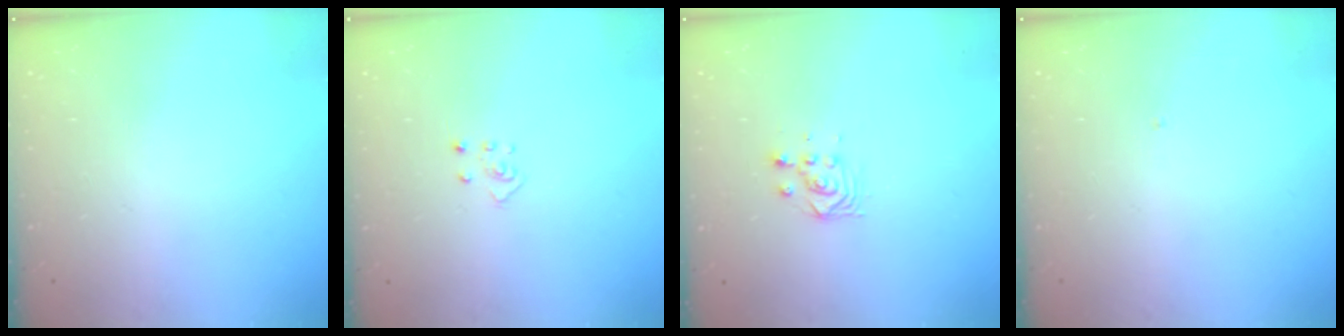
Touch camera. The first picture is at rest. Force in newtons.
{"total": 3.7, "press": 3.7, "slide": 0.3}
{"total": 3.4, "press": 3.4, "slide": 0.1}
{"total": 0.0}